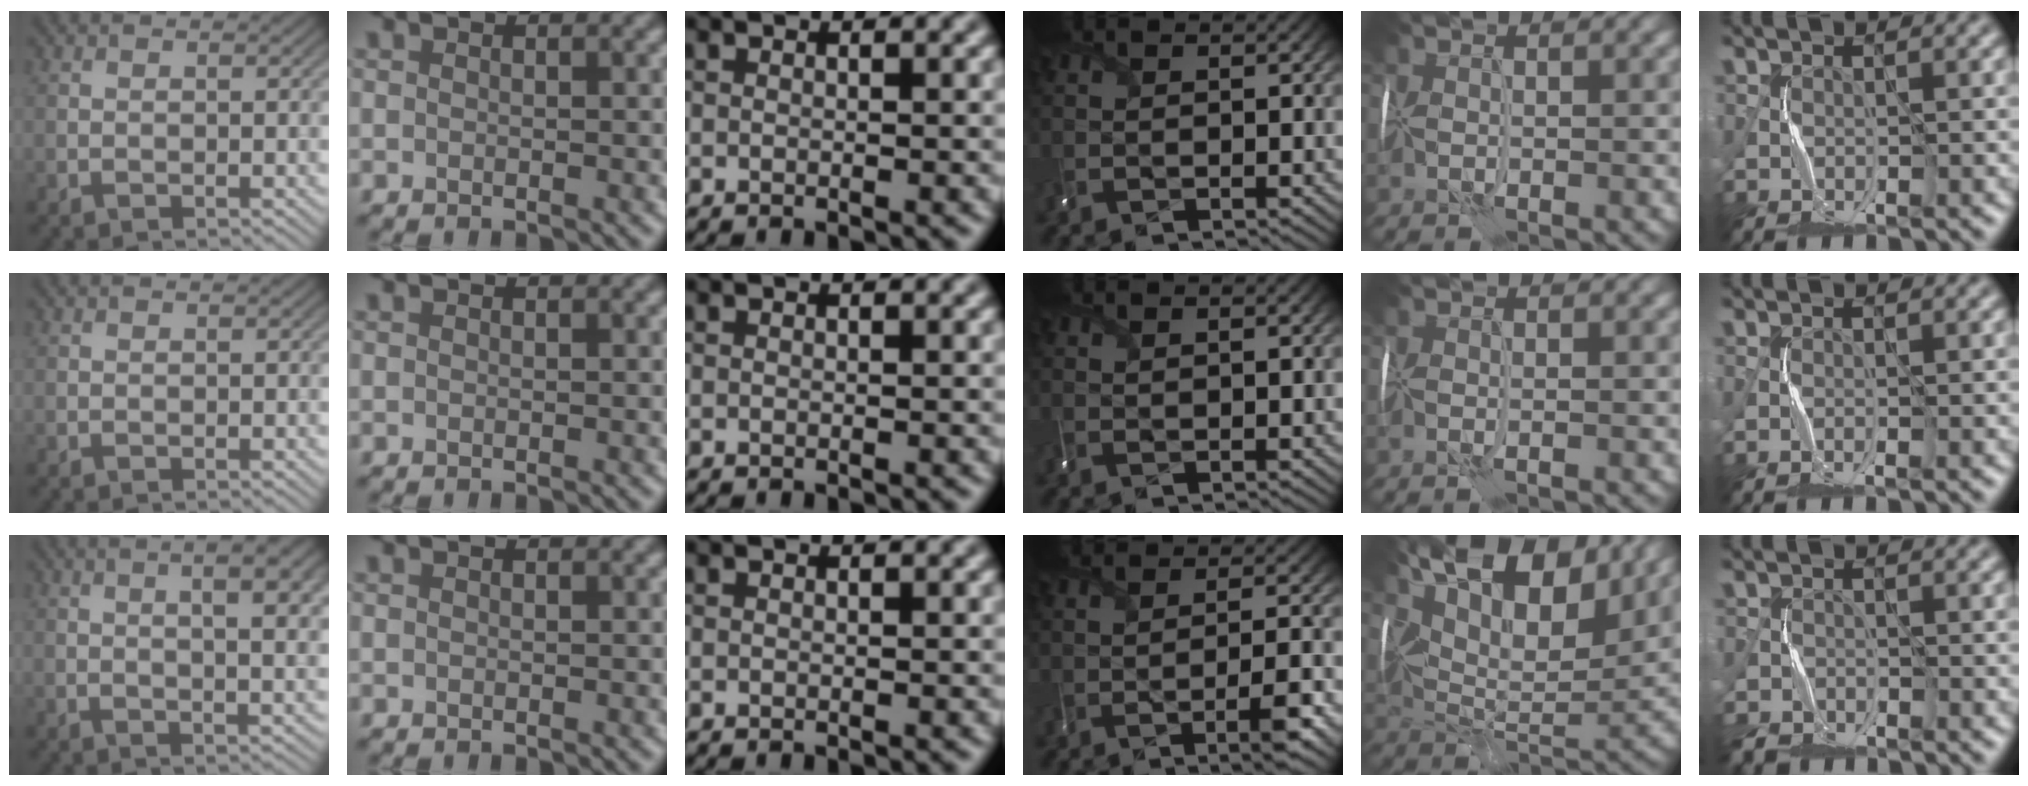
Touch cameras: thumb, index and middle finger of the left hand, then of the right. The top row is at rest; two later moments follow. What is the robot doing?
{"motion": "wrap", "object": "scarf"}